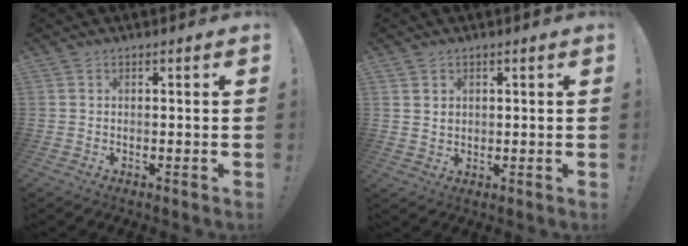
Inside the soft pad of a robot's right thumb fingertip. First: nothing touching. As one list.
[{"total": 2.5, "force": [1.3, 2.1, 0.6], "torque": [0.000, -0.007, 0.023]}]